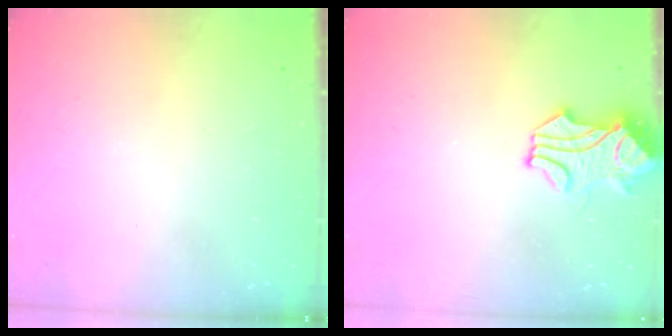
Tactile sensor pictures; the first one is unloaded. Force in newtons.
{"total": 2.4, "press": 2.3, "slide": 0.6}